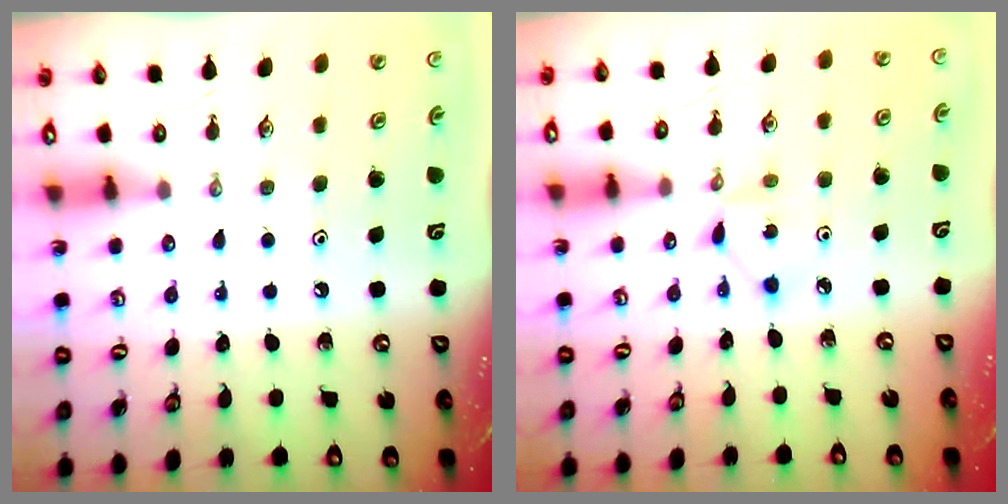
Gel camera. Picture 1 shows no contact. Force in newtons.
{"total": 2.2, "press": 2.2, "slide": 0.1}